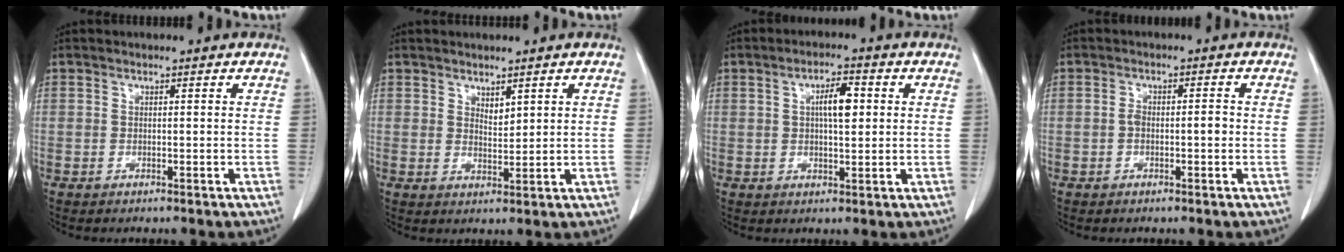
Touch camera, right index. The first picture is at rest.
{"total": 2.1, "force": [1.4, 0.8, 1.3], "torque": [-0.023, -0.007, 0.032]}
{"total": 5.0, "force": [1.0, 1.4, 4.7], "torque": [-0.081, 0.007, 0.017]}
{"total": 2.4, "force": [-0.5, 0.7, 2.2], "torque": [-0.039, 0.007, -0.007]}